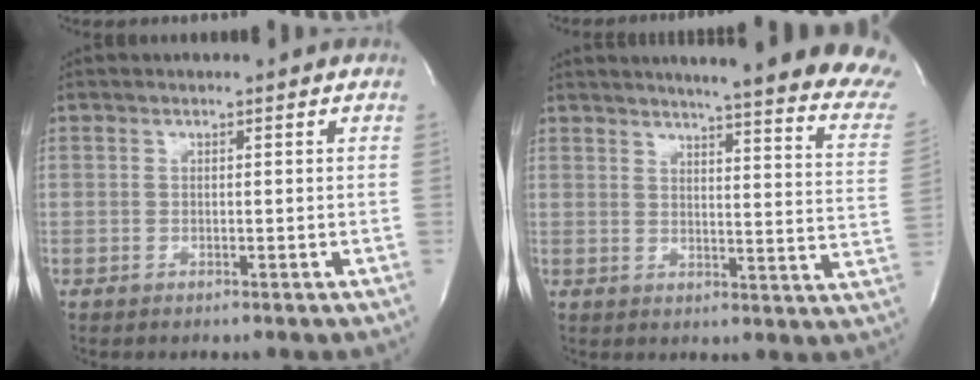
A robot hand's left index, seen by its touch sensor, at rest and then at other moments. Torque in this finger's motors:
{"motor_torque": [0.14, -0.24, 0.63, 0.13]}